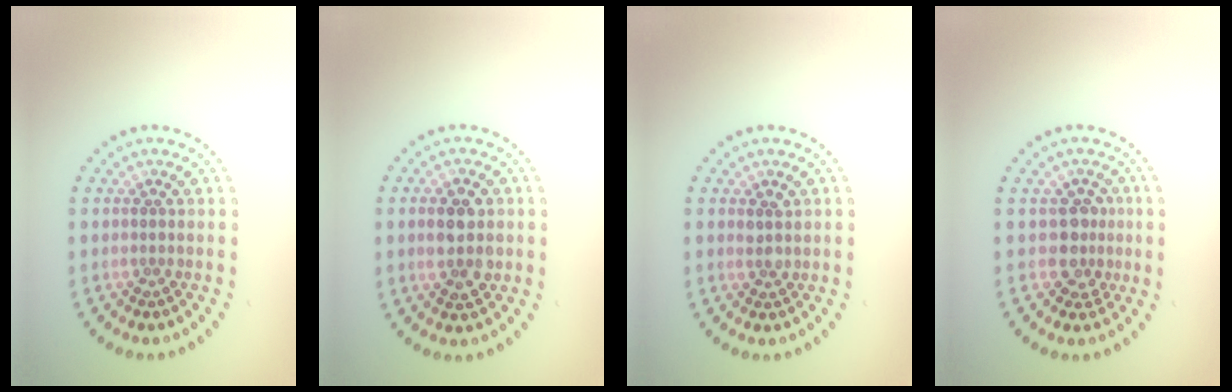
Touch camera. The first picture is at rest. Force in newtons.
{"total": 3.7, "press": 3.7, "slide": 0.1}
{"total": 1.4, "press": 1.2, "slide": 0.7}
{"total": 2.3, "press": 1.9, "slide": 1.3}